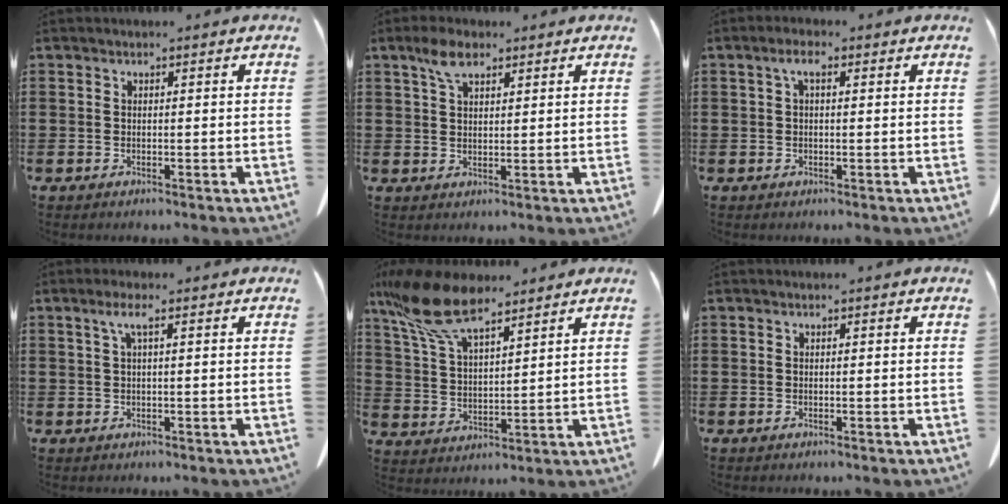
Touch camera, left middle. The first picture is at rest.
{"total": 4.3, "force": [2.7, 1.8, 2.8], "torque": [-0.063, 0.005, 0.049]}
{"total": 2.6, "force": [0.6, 1.0, 2.4], "torque": [-0.050, 0.005, 0.009]}
{"total": 2.3, "force": [0.7, 0.3, 2.2], "torque": [-0.045, 0.003, 0.012]}
{"total": 11.6, "force": [8.3, 3.8, 7.1], "torque": [-0.172, -0.019, 0.152]}
{"total": 0.0}